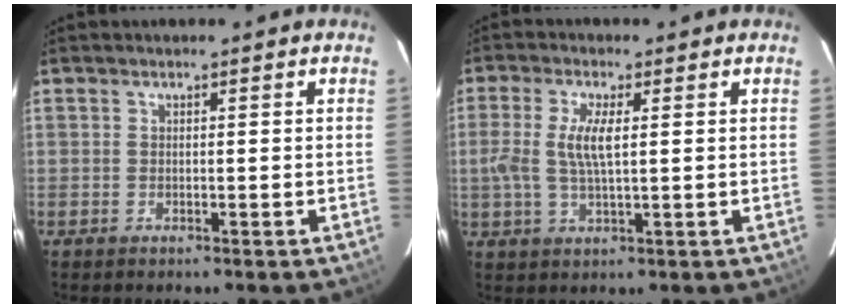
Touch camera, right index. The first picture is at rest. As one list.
[{"total": 6.7, "force": [0.7, 1.8, 6.4], "torque": [-0.133, 0.002, 0.012]}]